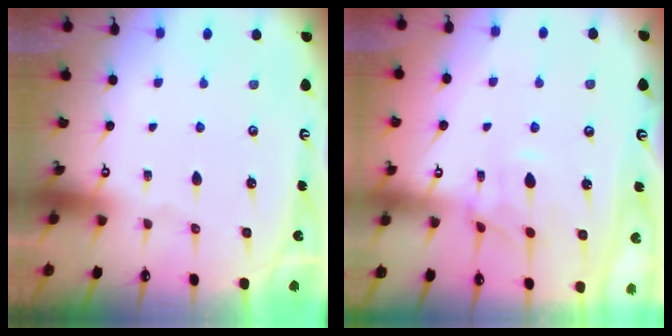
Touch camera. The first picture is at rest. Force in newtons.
{"total": 1.6, "press": 1.3, "slide": 1.0}